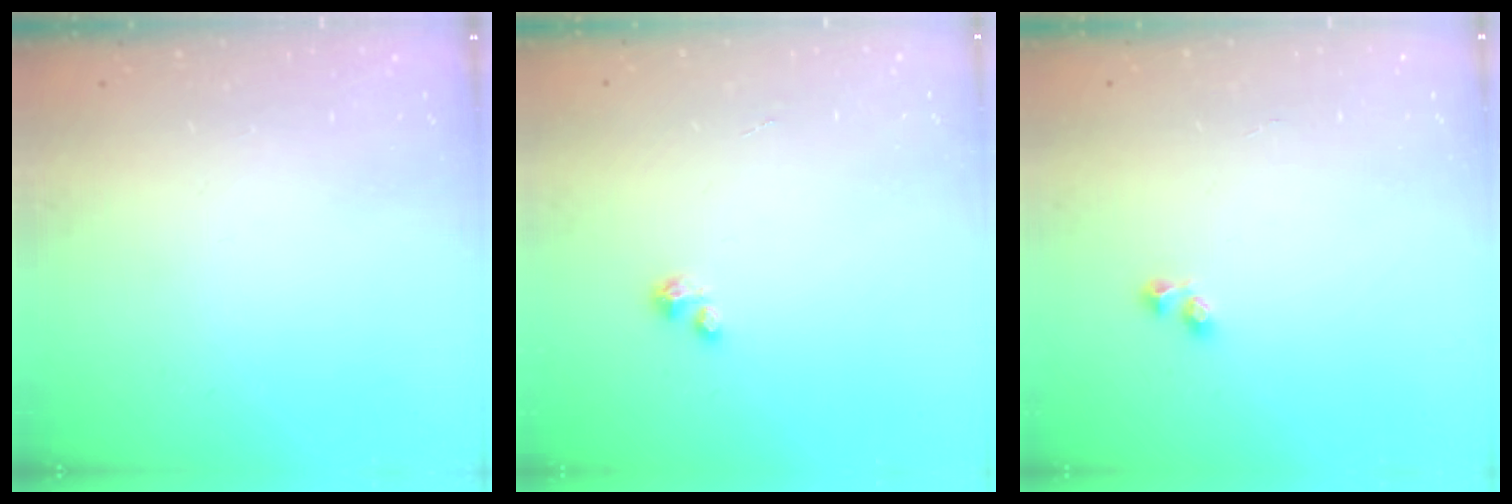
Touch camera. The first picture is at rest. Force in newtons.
{"total": 0.9, "press": 0.9, "slide": 0.3}
{"total": 3.0, "press": 2.7, "slide": 1.3}